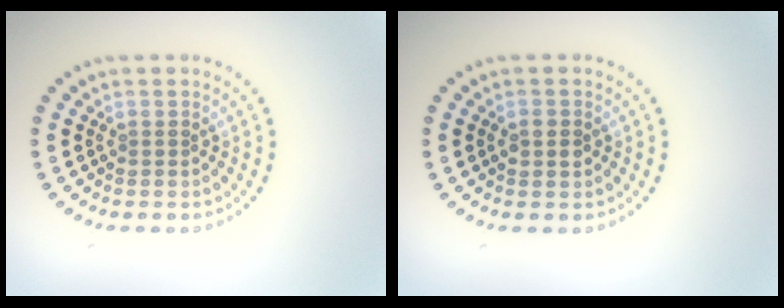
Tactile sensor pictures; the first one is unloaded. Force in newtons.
{"total": 1.7, "press": 1.7, "slide": 0.1}